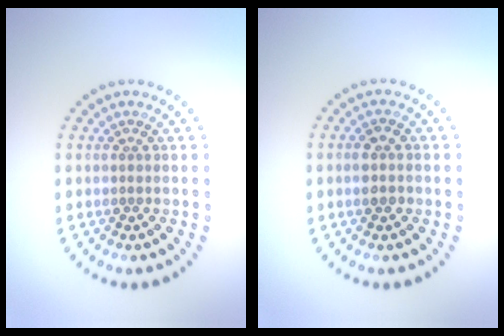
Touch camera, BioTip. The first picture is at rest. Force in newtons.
{"total": 1.8, "press": 1.8, "slide": 0.1}